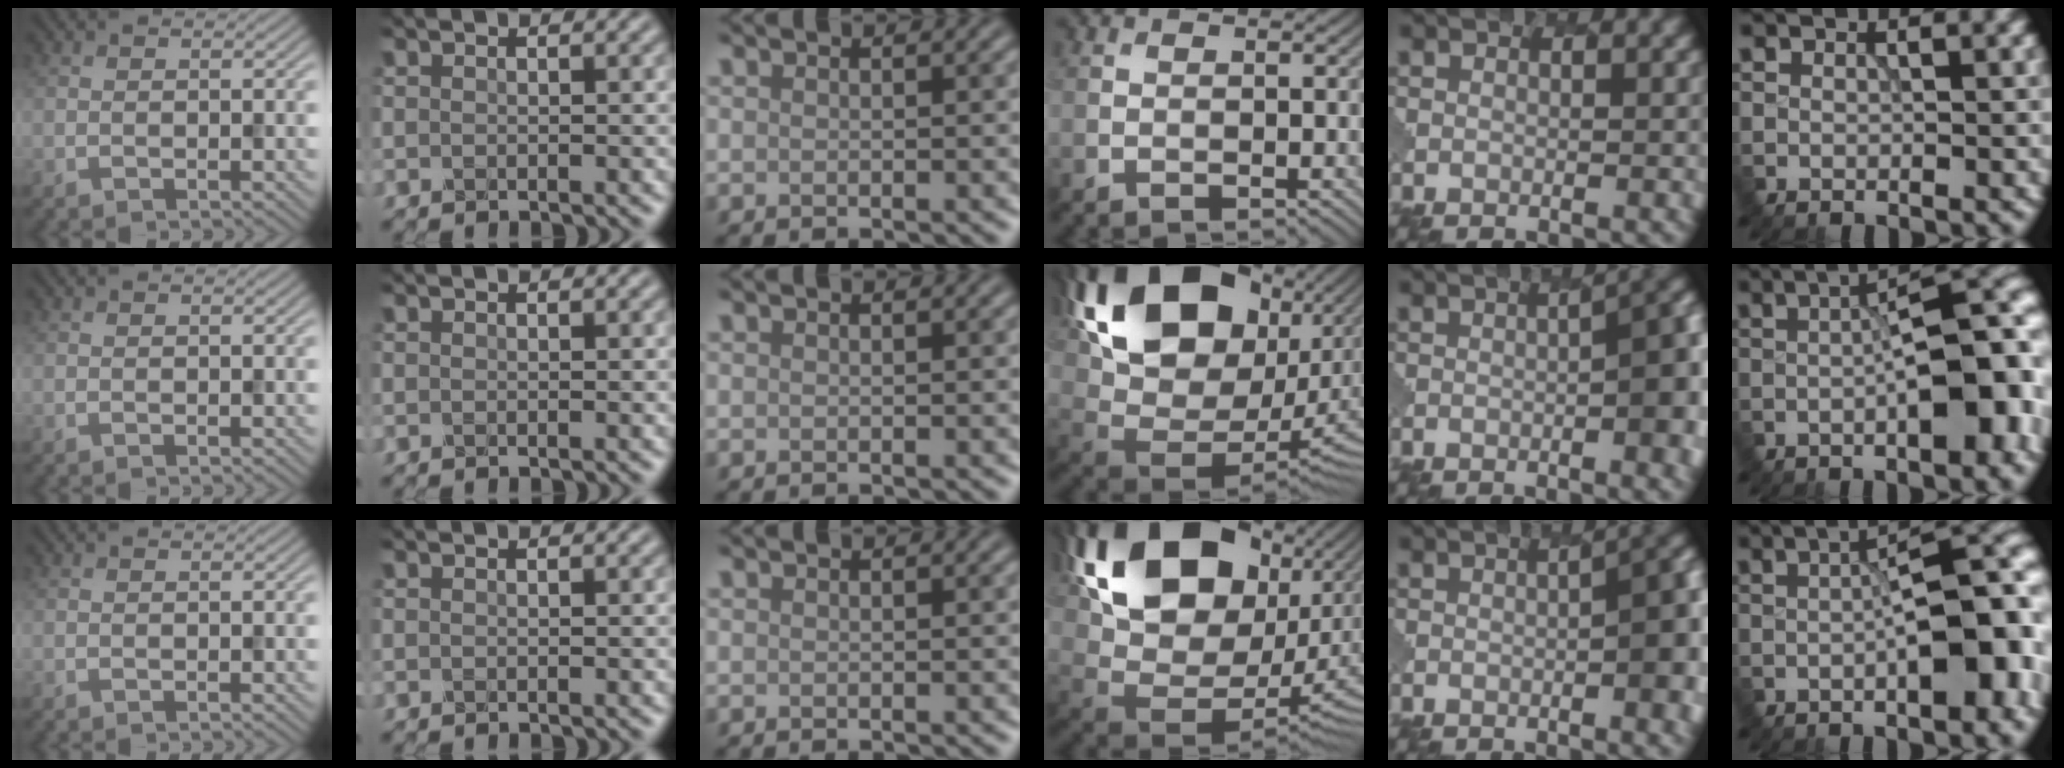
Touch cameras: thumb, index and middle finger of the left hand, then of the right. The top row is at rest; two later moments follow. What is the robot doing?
{"motion": "dispense", "object": "glue stick"}